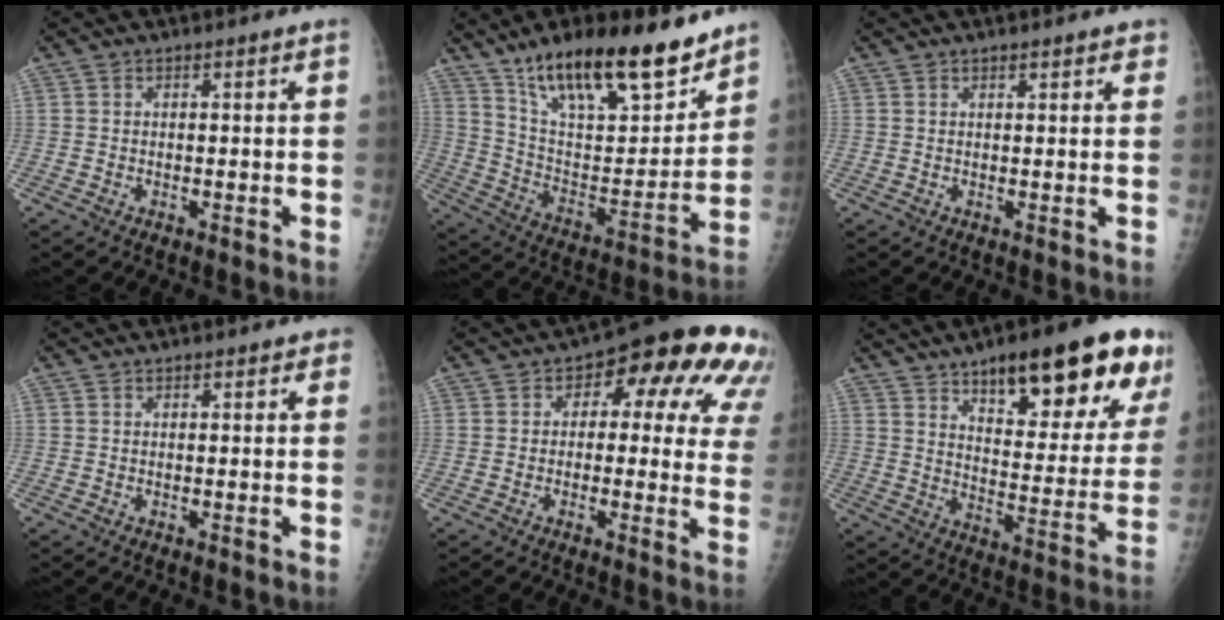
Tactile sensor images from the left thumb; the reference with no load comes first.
{"total": 24.3, "force": [17.5, 8.0, 14.8], "torque": [-0.201, -0.072, 0.296]}
{"total": 2.3, "force": [1.7, 0.8, 1.3], "torque": [-0.003, -0.001, 0.017]}
{"total": 1.5, "force": [0.7, 0.9, 1.0], "torque": [0.000, 0.003, 0.004]}
{"total": 16.9, "force": [6.5, 8.9, 12.9], "torque": [-0.099, 0.009, 0.061]}
{"total": 25.1, "force": [14.5, 8.1, 18.8], "torque": [-0.215, -0.044, 0.208]}